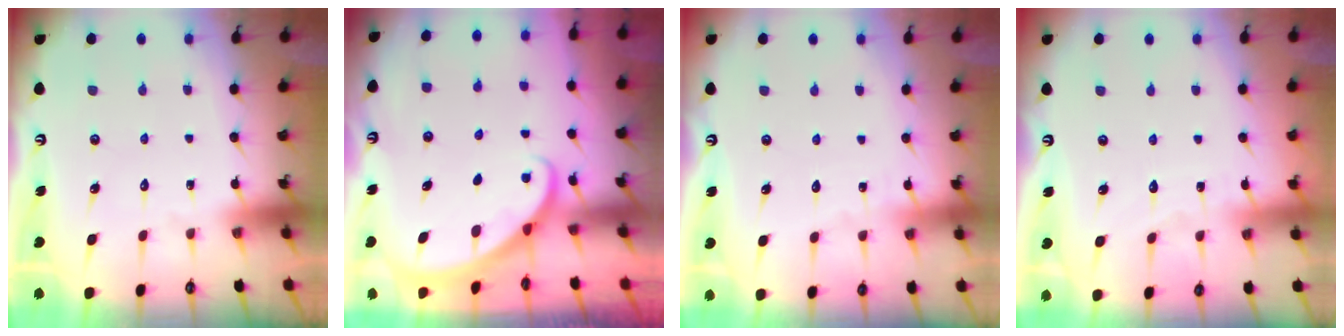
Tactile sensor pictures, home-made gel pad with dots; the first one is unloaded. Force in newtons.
{"total": 2.0, "press": 2.0, "slide": 0.1}
{"total": 2.5, "press": 2.5, "slide": 0.3}
{"total": 3.1, "press": 3.1, "slide": 0.1}